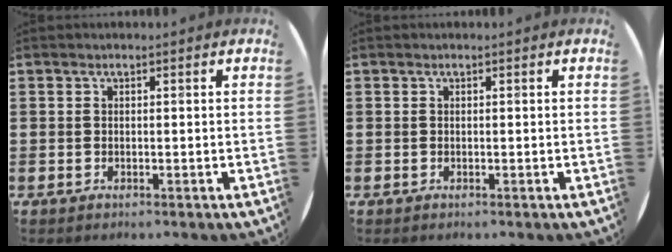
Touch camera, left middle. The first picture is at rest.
{"total": 0.0}